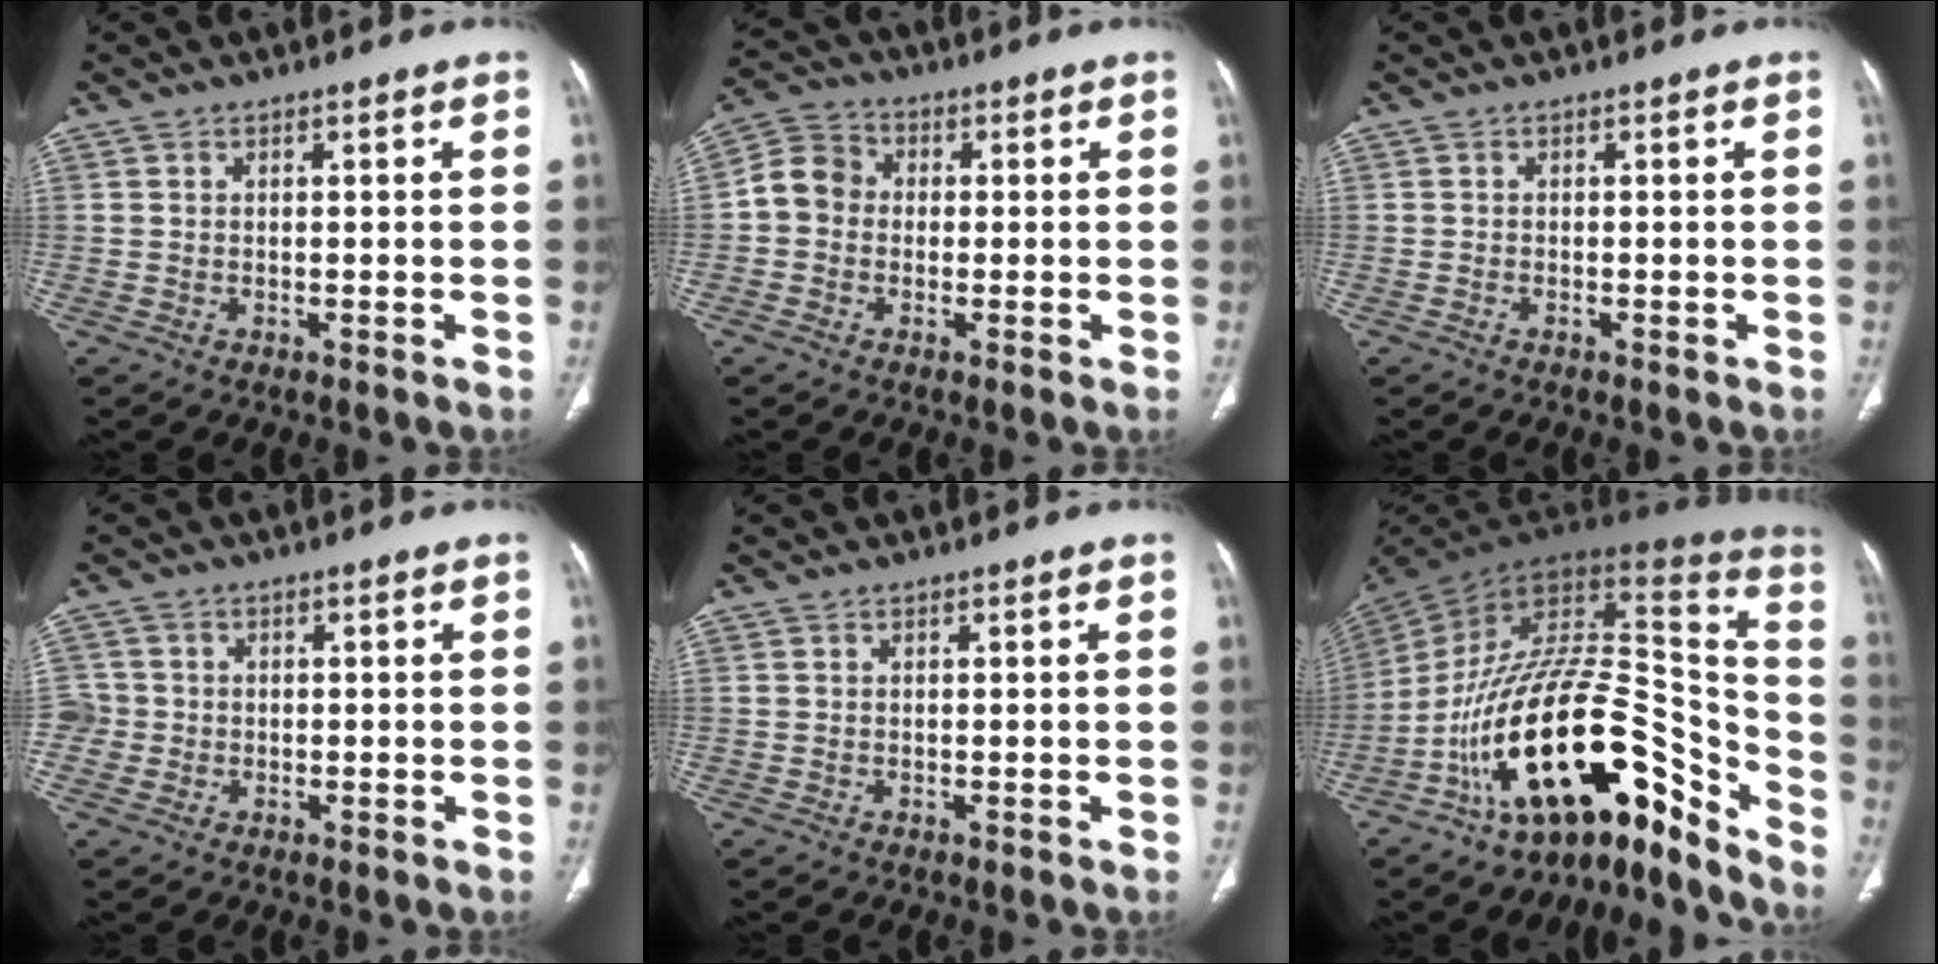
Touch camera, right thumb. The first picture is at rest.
{"total": 6.5, "force": [-0.5, 5.8, 3.0], "torque": [-0.042, 0.022, -0.023]}
{"total": 0.0}
{"total": 3.6, "force": [-0.5, 3.6, 0.3], "torque": [0.015, 0.012, -0.014]}
{"total": 0.0}
{"total": 28.6, "force": [-17.2, 11.5, 19.7], "torque": [-0.241, 0.132, -0.282]}